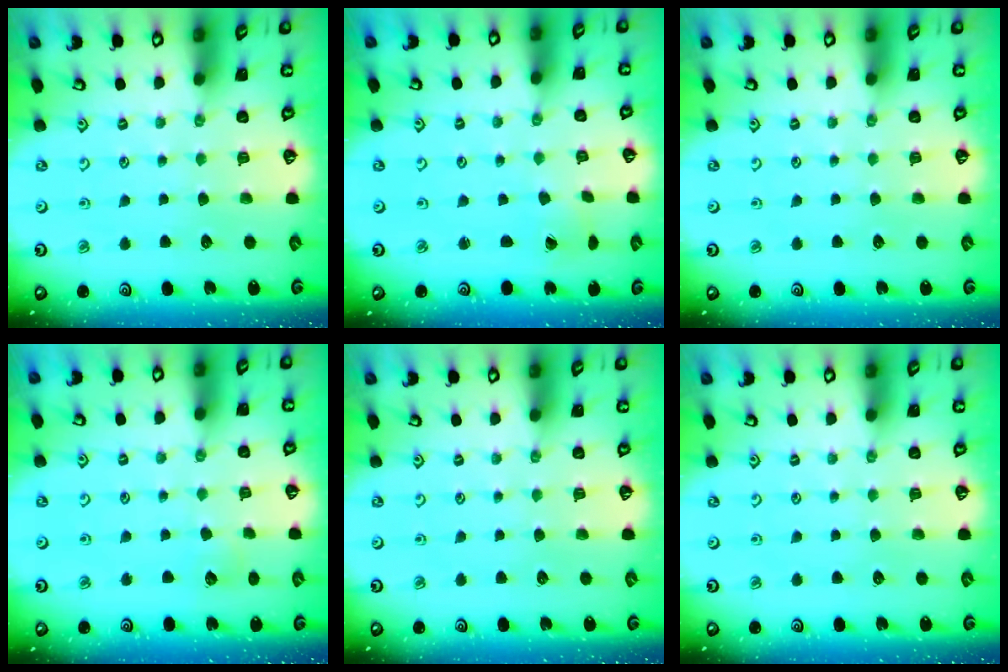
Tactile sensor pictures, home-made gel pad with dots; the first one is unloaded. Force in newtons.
{"total": 0.0}
{"total": 0.0}
{"total": 4.3, "press": 4.3, "slide": 0.4}
{"total": 0.0}
{"total": 0.0}